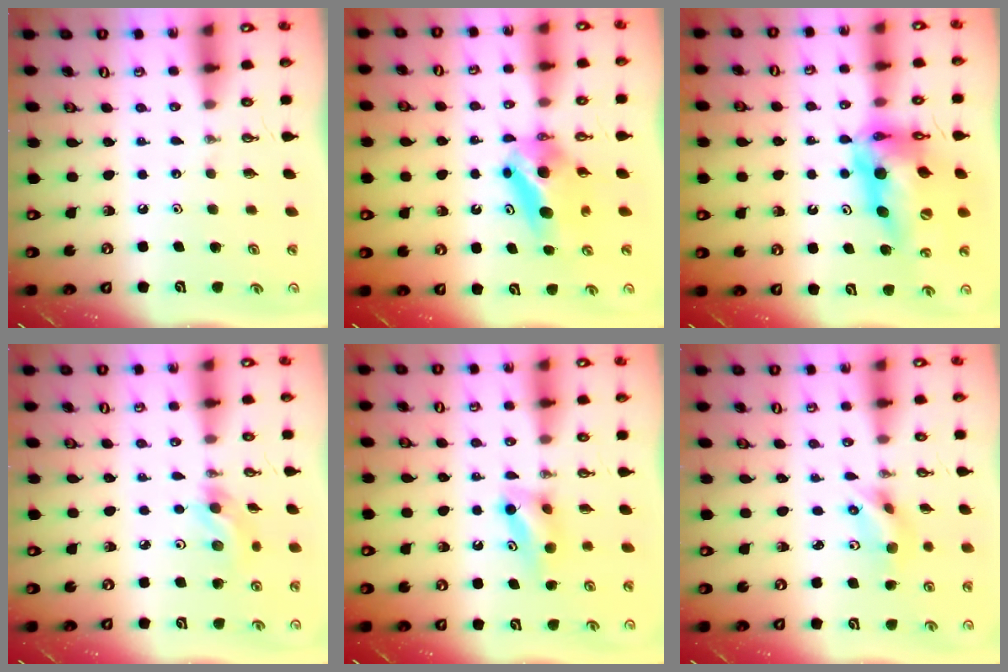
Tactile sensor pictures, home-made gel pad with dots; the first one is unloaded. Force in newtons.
{"total": 8.4, "press": 5.9, "slide": 5.9}
{"total": 18.9, "press": 18.8, "slide": 2.0}
{"total": 6.5, "press": 6.2, "slide": 2.0}
{"total": 6.2, "press": 6.2, "slide": 0.8}
{"total": 5.2, "press": 3.8, "slide": 3.6}